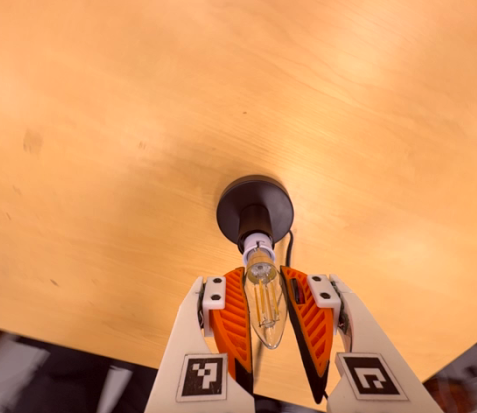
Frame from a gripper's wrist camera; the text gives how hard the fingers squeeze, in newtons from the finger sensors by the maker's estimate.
{"total": 13.1, "left": 13.4, "right": 12.8}